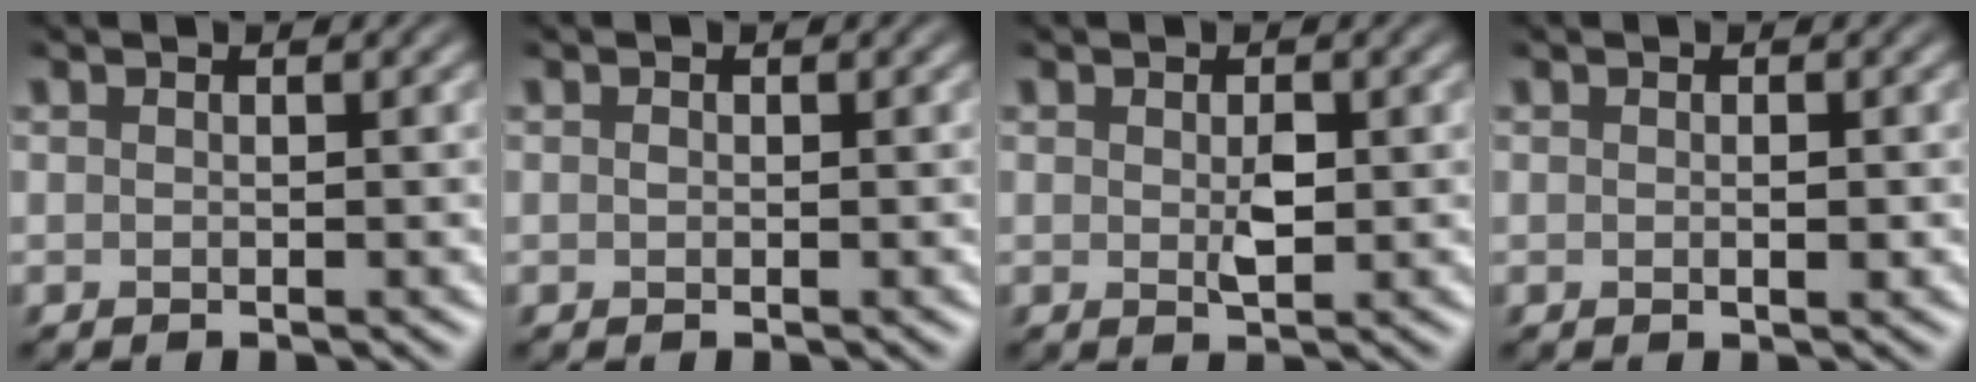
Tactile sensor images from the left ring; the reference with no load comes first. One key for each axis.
{"total": 0.0}
{"total": 1.6, "fx": -0.1, "fy": 0.8, "fz": 1.3, "tx": -0.029, "ty": -0.003, "tz": 0.003}
{"total": 0.5, "fx": -0.2, "fy": 0.2, "fz": 0.5, "tx": -0.011, "ty": 0.000, "tz": -0.003}